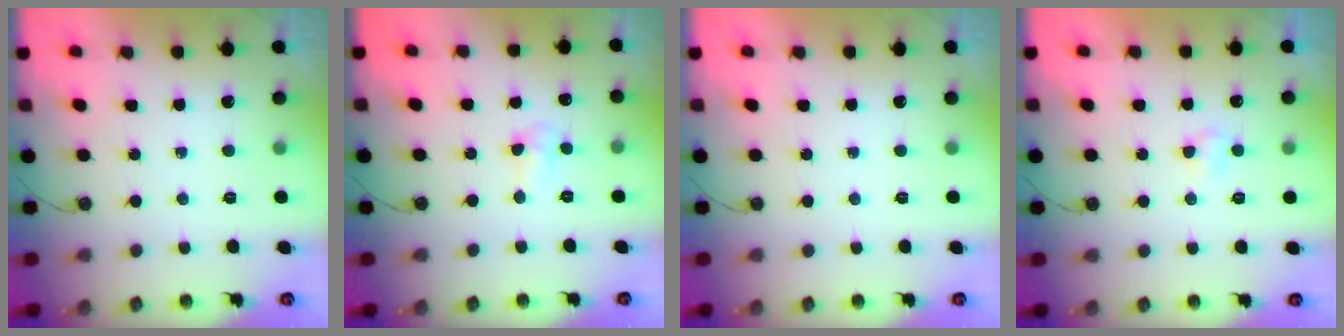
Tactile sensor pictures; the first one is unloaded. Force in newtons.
{"total": 3.5, "press": 3.4, "slide": 0.7}
{"total": 0.0}
{"total": 2.9, "press": 2.9, "slide": 0.3}